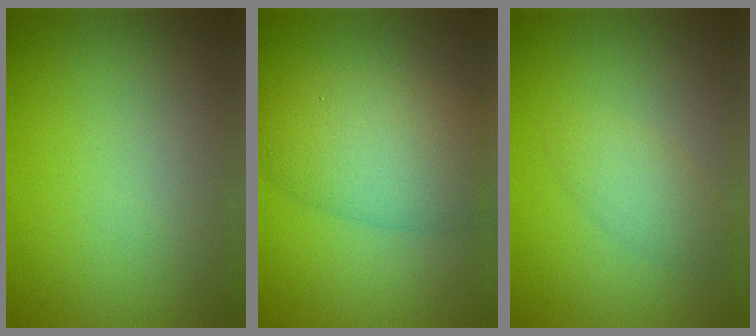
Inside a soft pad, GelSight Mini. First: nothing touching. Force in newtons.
{"total": 7.4, "press": 7.4, "slide": 0.3}
{"total": 2.1, "press": 2.1, "slide": 0.1}